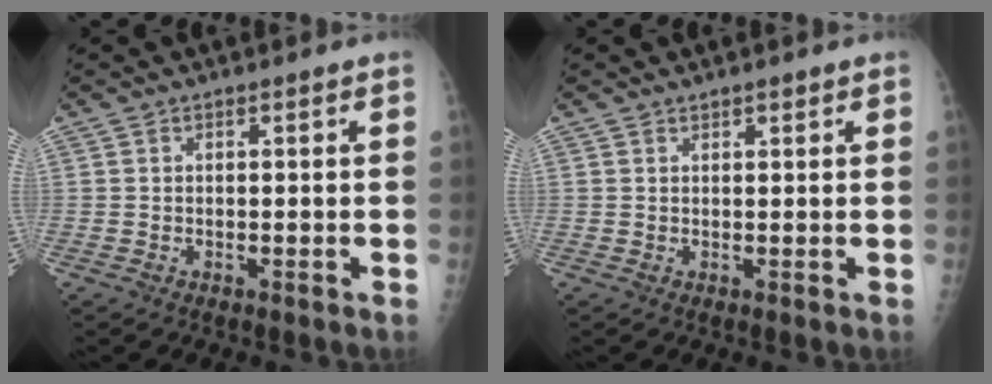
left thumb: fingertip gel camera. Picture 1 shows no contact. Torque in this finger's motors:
{"motor_torque": [-0.18, -0.01, 0.05, 0.07, -0.01]}